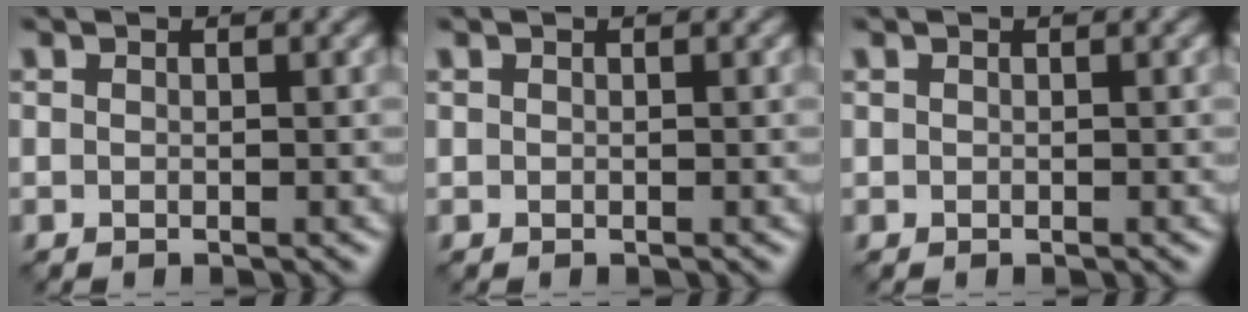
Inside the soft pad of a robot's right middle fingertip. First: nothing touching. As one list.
[{"total": 0.0}, {"total": 0.0}]